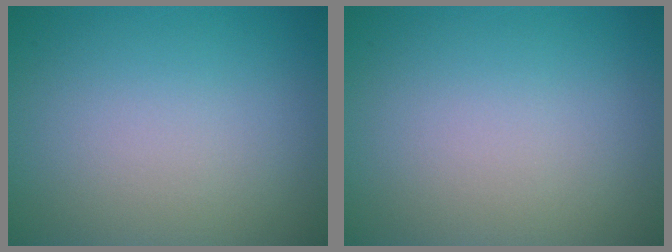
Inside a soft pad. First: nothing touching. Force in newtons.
{"total": 0.0}